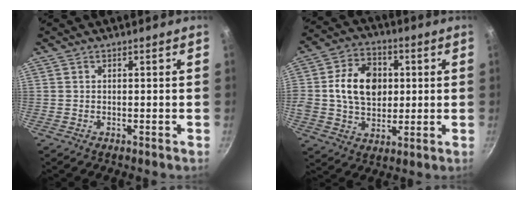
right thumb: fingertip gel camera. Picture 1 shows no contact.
{"total": 13.9, "force": [1.7, 10.6, 8.8], "torque": [-0.122, 0.011, 0.024]}